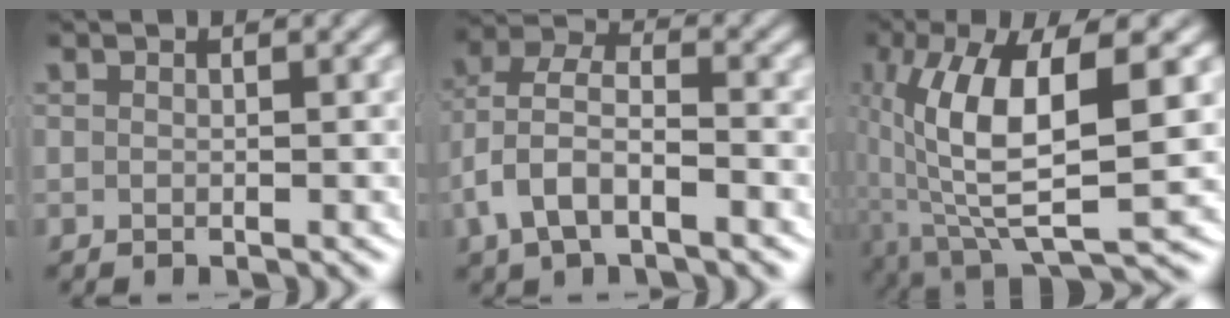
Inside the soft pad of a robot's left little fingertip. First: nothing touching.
{"total": 4.8, "force": [-1.1, 3.3, 3.3], "torque": [-0.079, -0.020, -0.015]}
{"total": 11.1, "force": [-0.5, 4.2, 10.2], "torque": [-0.190, -0.024, 0.014]}